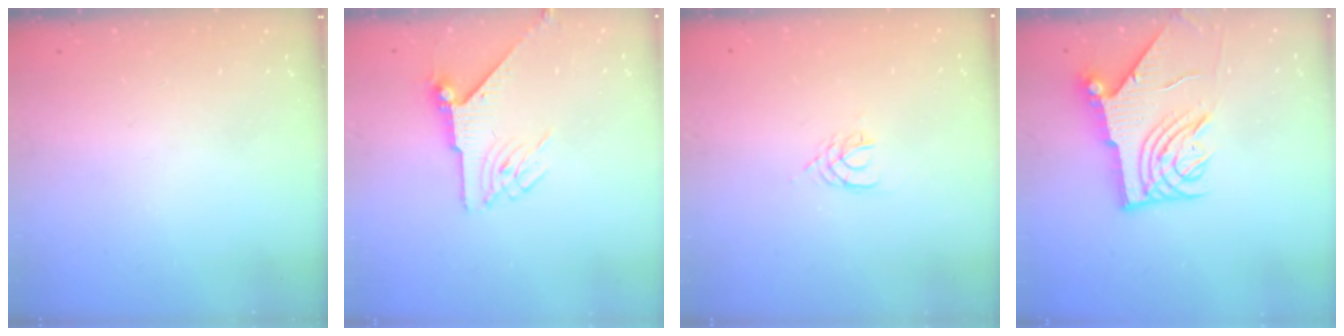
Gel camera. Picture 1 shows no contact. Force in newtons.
{"total": 6.4, "press": 6.4, "slide": 0.1}
{"total": 2.4, "press": 2.3, "slide": 0.4}
{"total": 10.2, "press": 10.1, "slide": 1.1}